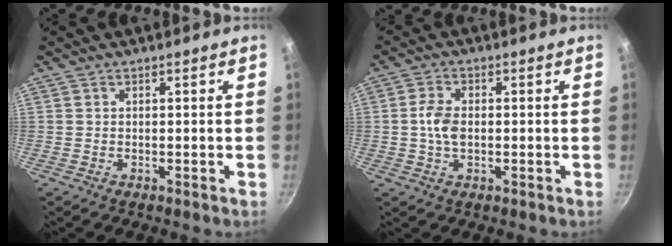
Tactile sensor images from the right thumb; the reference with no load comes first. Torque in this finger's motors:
{"motor_torque": [0.60, 0.62, 0.67, 0.15, 0.13]}